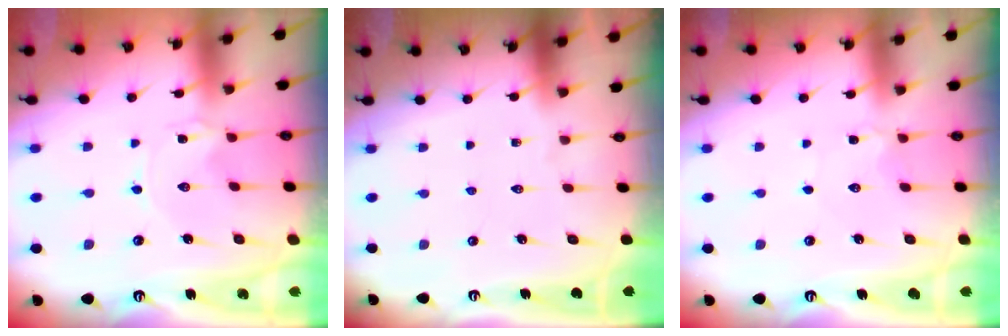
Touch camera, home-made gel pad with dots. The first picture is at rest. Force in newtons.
{"total": 0.0}
{"total": 2.8, "press": 2.8, "slide": 0.3}